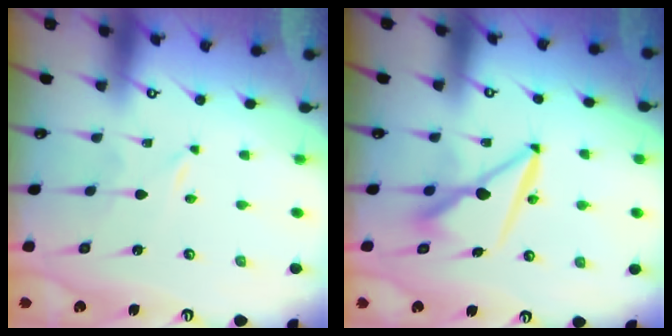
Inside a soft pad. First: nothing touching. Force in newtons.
{"total": 8.7, "press": 8.6, "slide": 1.5}